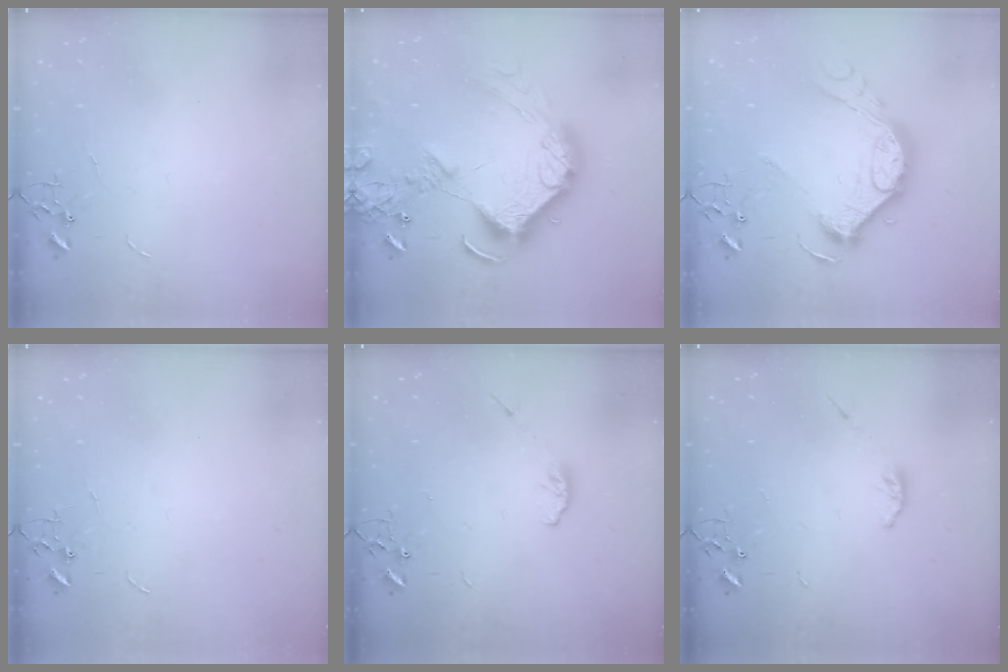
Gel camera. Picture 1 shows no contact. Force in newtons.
{"total": 23.5, "press": 23.3, "slide": 3.0}
{"total": 16.5, "press": 16.5, "slide": 1.5}
{"total": 0.0}
{"total": 4.3, "press": 4.1, "slide": 1.1}
{"total": 3.4, "press": 3.4, "slide": 0.5}